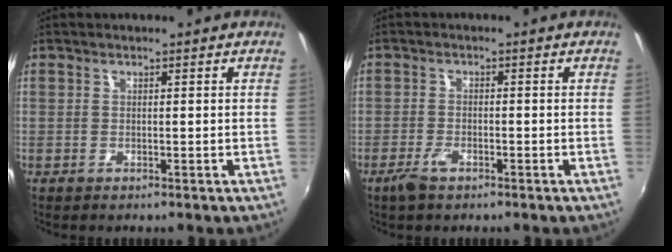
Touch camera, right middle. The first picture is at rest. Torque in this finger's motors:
{"motor_torque": [0.38, -0.36, 0.28, 0.06]}